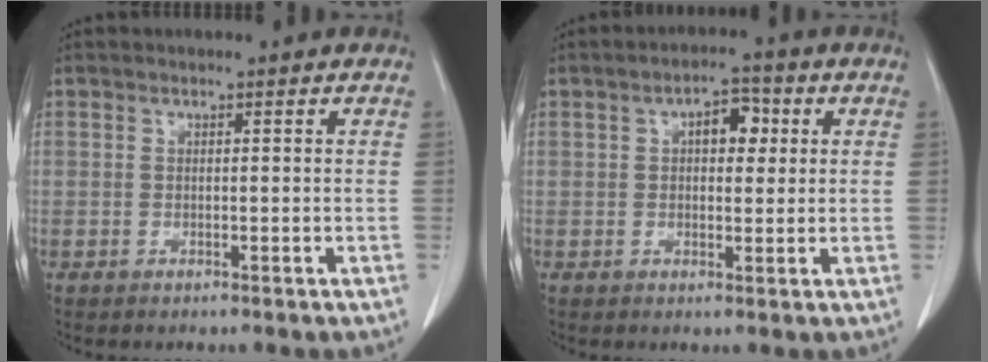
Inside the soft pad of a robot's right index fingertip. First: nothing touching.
{"total": 4.8, "force": [1.2, 2.5, 3.9], "torque": [-0.057, 0.017, 0.017]}